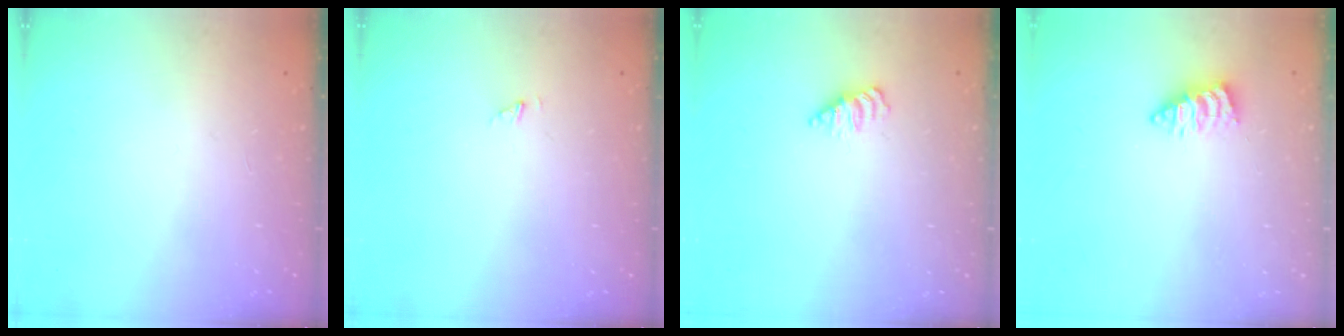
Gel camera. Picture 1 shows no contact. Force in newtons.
{"total": 0.9, "press": 0.9, "slide": 0.1}
{"total": 2.2, "press": 2.2, "slide": 0.3}
{"total": 2.5, "press": 2.5, "slide": 0.1}